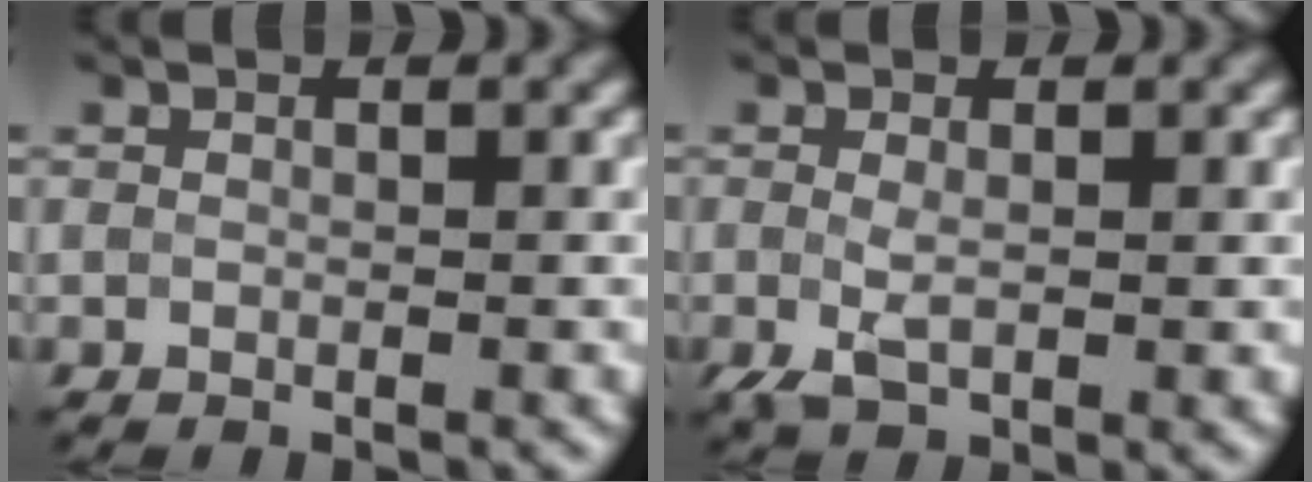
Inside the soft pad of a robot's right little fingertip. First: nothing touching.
{"total": 1.8, "force": [-0.6, 0.8, 1.5], "torque": [-0.046, -0.006, -0.008]}